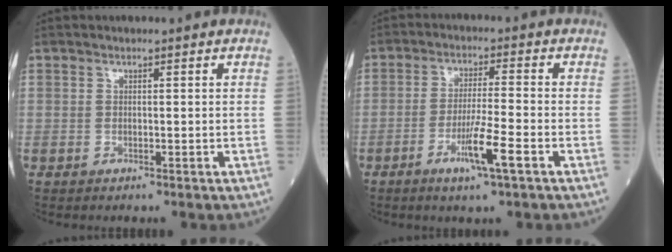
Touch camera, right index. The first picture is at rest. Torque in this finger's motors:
{"motor_torque": [0.97, -0.58, 0.45, 0.14]}